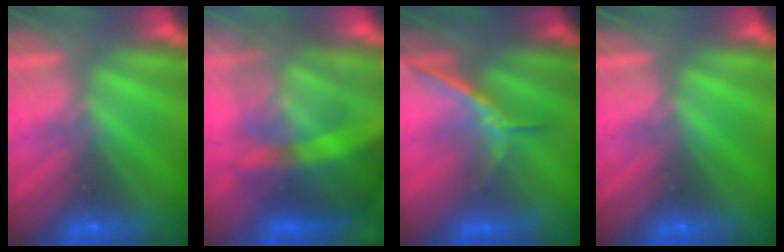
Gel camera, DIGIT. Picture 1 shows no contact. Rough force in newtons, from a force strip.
{"total": 8.7}
{"total": 1.3}
{"total": 0.0}